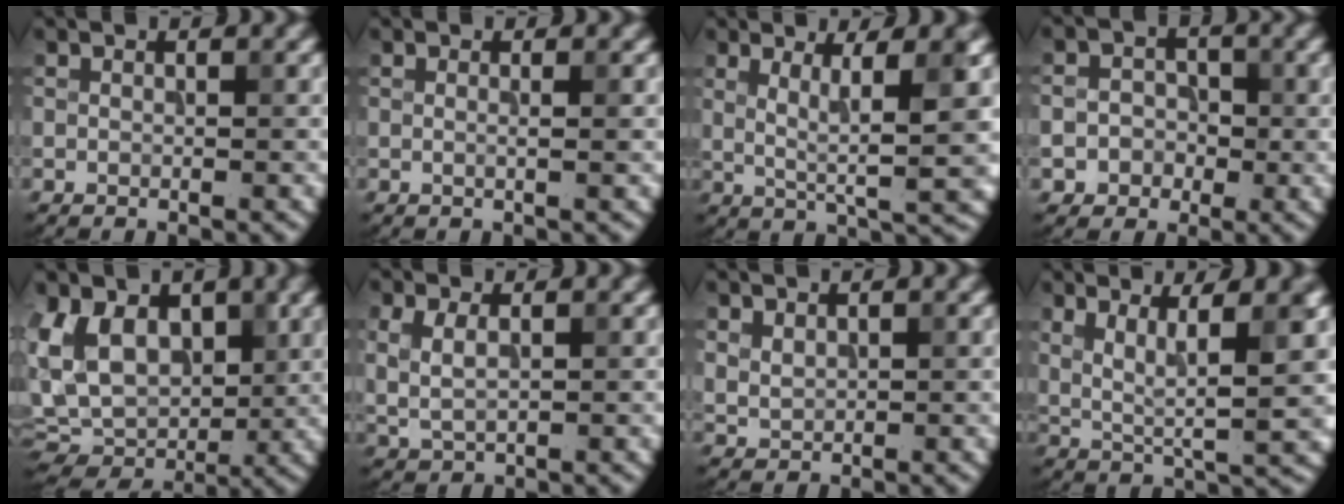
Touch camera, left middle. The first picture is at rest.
{"total": 0.8, "force": [0.1, -0.1, 0.8], "torque": [-0.018, 0.002, -0.001]}
{"total": 5.3, "force": [1.5, 0.9, 5.0], "torque": [-0.084, -0.005, 0.029]}
{"total": 3.5, "force": [-1.1, 3.2, 1.0], "torque": [0.013, 0.010, -0.032]}
{"total": 8.4, "force": [1.8, 5.9, 5.6], "torque": [-0.133, -0.003, 0.028]}
{"total": 2.5, "force": [0.5, 1.4, 2.1], "torque": [-0.053, -0.002, 0.017]}
{"total": 1.3, "force": [0.8, 0.8, 0.7], "torque": [-0.020, 0.000, 0.021]}
{"total": 5.4, "force": [2.1, 1.1, 4.8], "torque": [-0.091, -0.006, 0.043]}